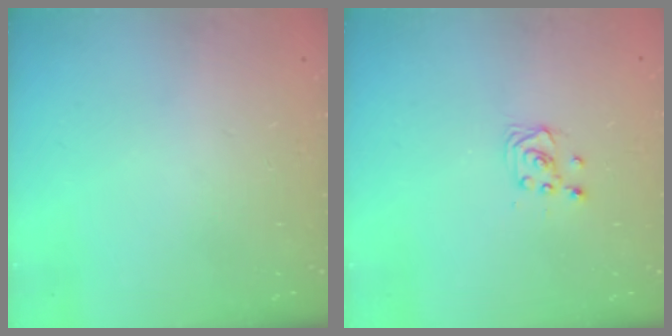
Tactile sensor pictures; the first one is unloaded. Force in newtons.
{"total": 2.9, "press": 2.9, "slide": 0.4}